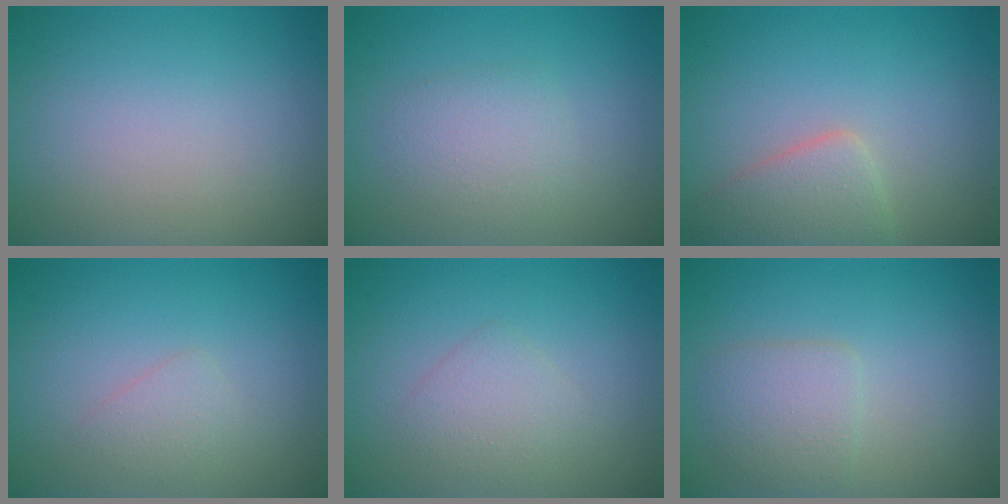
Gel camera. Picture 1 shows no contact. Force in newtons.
{"total": 2.4, "press": 2.4, "slide": 0.2}
{"total": 2.5, "press": 2.5, "slide": 0.2}
{"total": 1.3, "press": 1.3, "slide": 0.0}
{"total": 1.9, "press": 1.9, "slide": 0.1}
{"total": 2.5, "press": 2.5, "slide": 0.1}